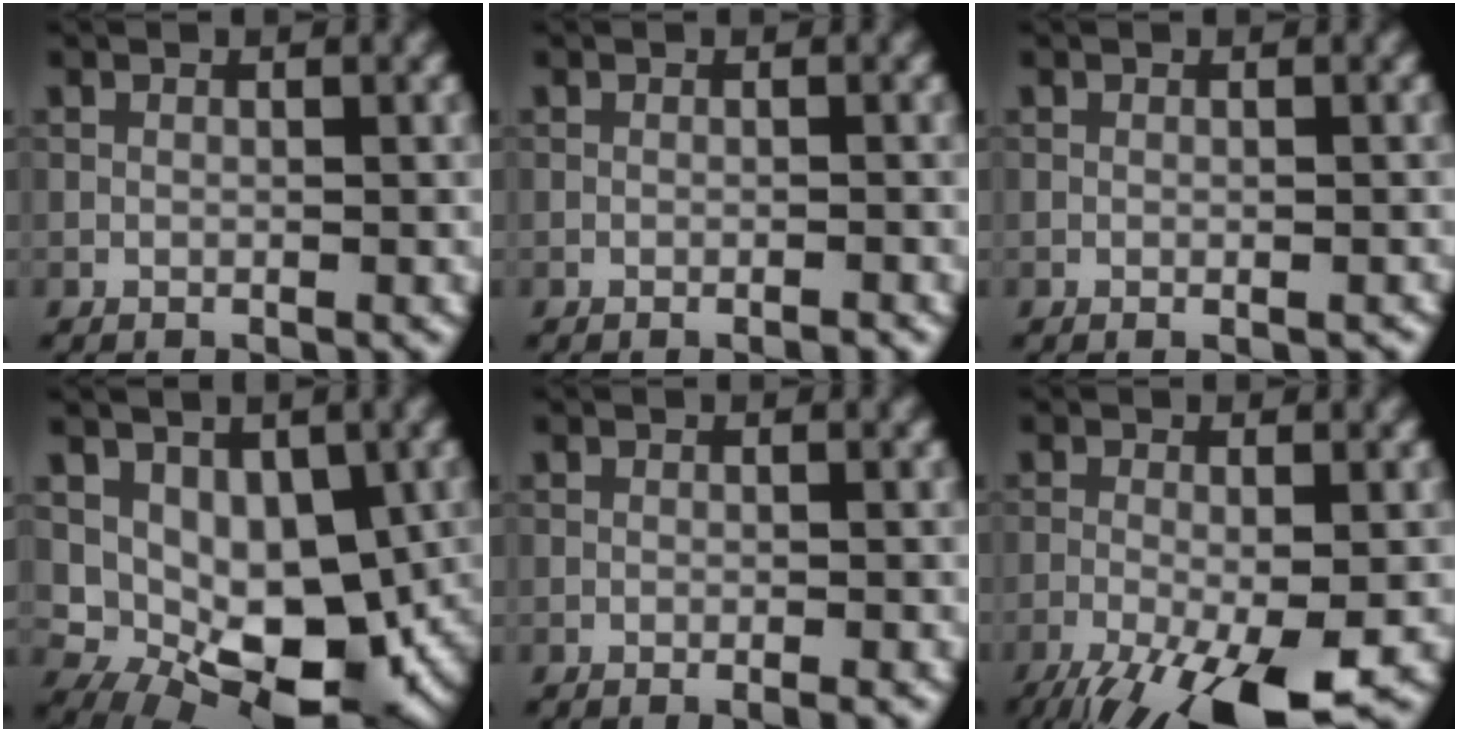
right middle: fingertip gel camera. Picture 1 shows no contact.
{"total": 0.9, "force": [-0.5, 0.1, 0.8], "torque": [-0.009, -0.003, -0.011]}
{"total": 0.9, "force": [-0.3, 0.1, 0.8], "torque": [-0.010, -0.004, -0.004]}
{"total": 9.3, "force": [0.3, 6.0, 7.1], "torque": [-0.092, -0.018, 0.012]}
{"total": 1.1, "force": [-0.4, 0.2, 1.1], "torque": [-0.010, -0.005, -0.009]}
{"total": 9.9, "force": [-5.5, 2.7, 7.7], "torque": [-0.141, -0.027, -0.095]}